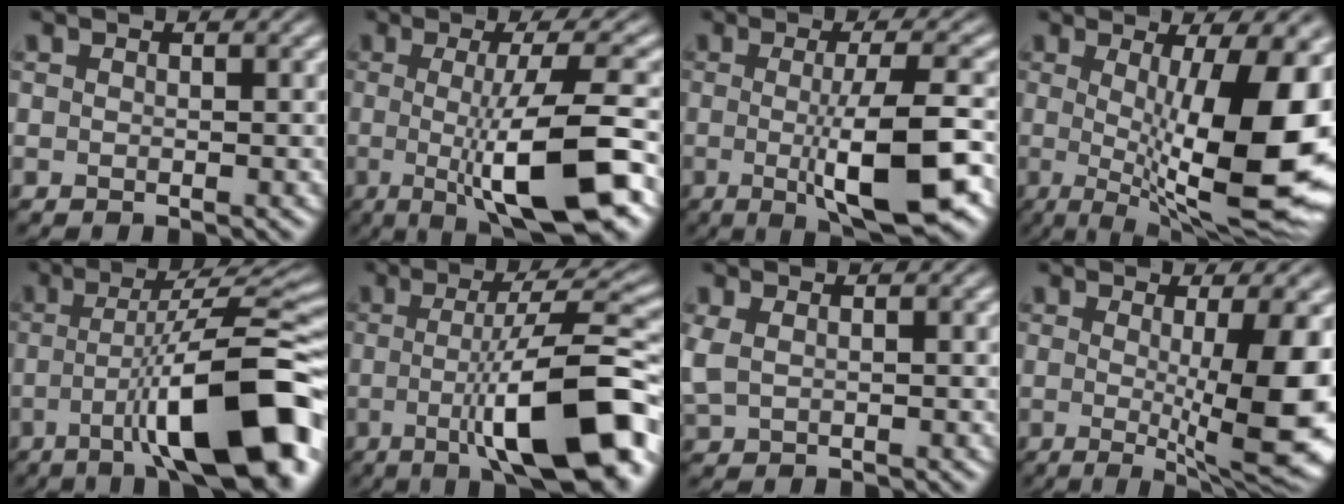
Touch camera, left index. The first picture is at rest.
{"total": 10.1, "force": [-1.7, 2.2, 9.7], "torque": [-0.128, -0.007, -0.029]}
{"total": 8.9, "force": [-1.5, 1.9, 8.5], "torque": [-0.119, -0.010, -0.023]}
{"total": 13.0, "force": [0.1, 3.3, 12.6], "torque": [-0.161, -0.007, 0.001]}
{"total": 13.0, "force": [-5.1, 3.0, 11.6], "torque": [-0.179, 0.007, -0.079]}
{"total": 12.1, "force": [-3.6, 2.6, 11.2], "torque": [-0.163, 0.005, -0.057]}
{"total": 1.8, "force": [0.8, 1.2, 1.1], "torque": [-0.037, 0.005, 0.020]}
{"total": 9.8, "force": [-0.3, 2.2, 9.5], "torque": [-0.132, -0.015, -0.001]}